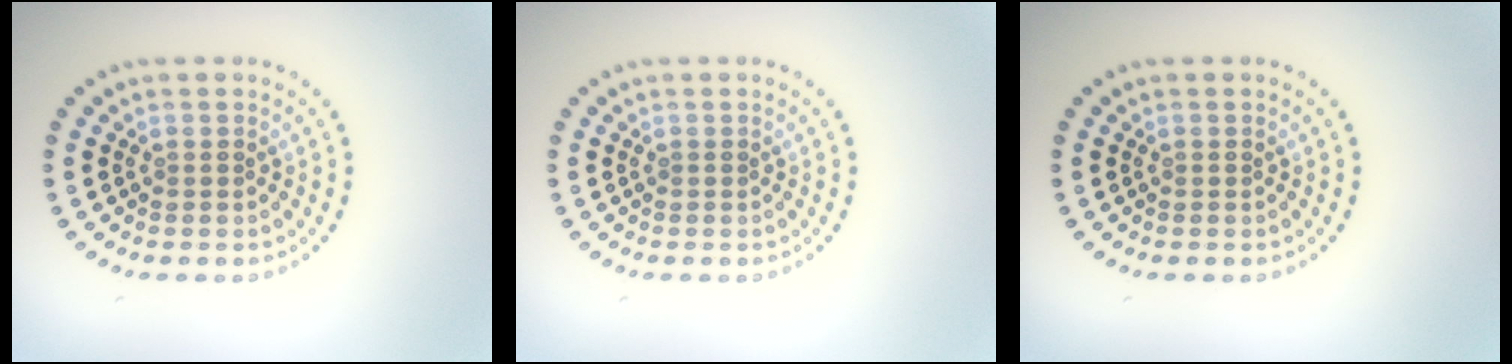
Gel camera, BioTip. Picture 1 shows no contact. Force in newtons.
{"total": 0.0}
{"total": 0.0}